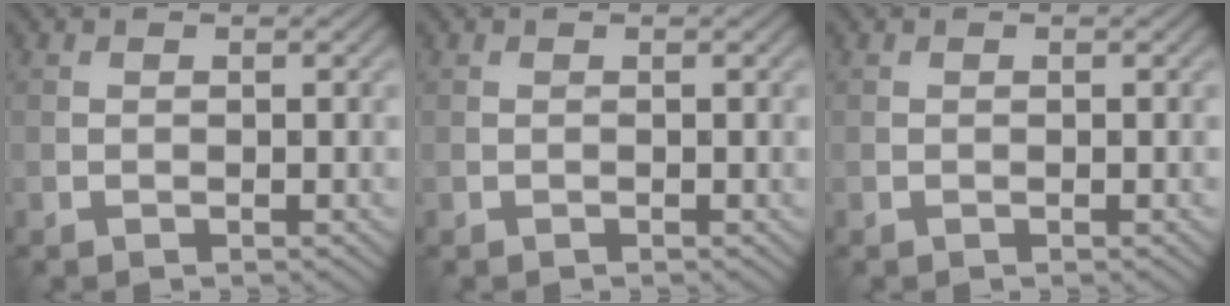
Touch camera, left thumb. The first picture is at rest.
{"total": 0.0}
{"total": 0.0}